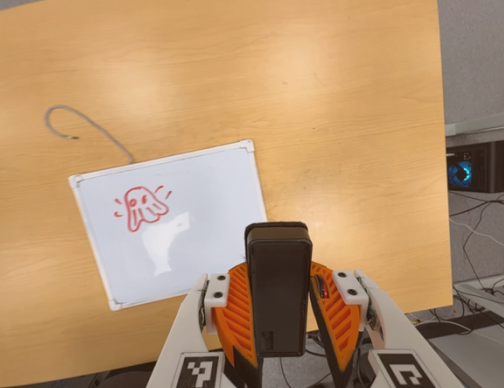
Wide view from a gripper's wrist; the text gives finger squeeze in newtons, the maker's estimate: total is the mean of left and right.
{"total": 7.9, "left": 6.6, "right": 9.2}